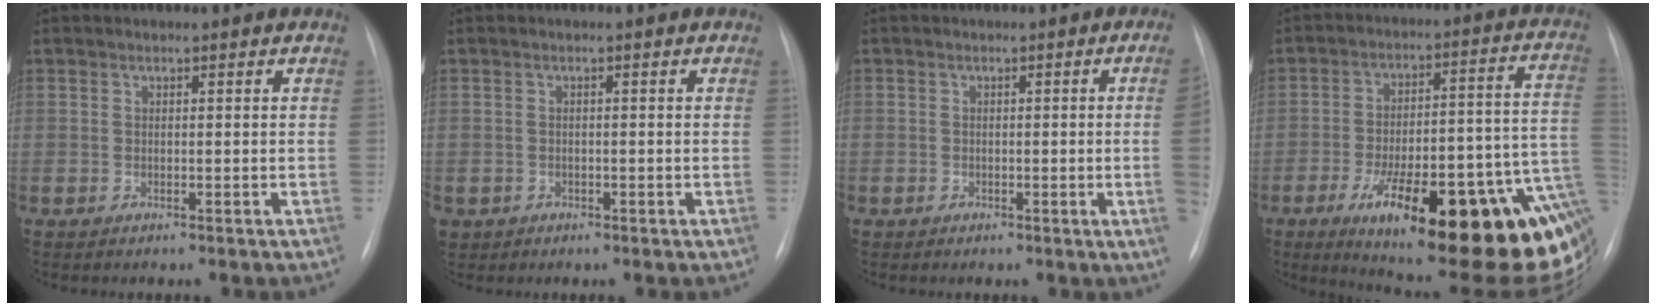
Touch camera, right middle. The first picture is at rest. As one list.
[{"total": 2.1, "force": [-0.8, 1.8, 0.5], "torque": [-0.012, 0.001, -0.006]}, {"total": 3.9, "force": [-0.4, -0.8, 3.8], "torque": [-0.049, -0.007, -0.004]}, {"total": 30.7, "force": [-13.9, 8.1, 26.1], "torque": [-0.234, 0.014, -0.190]}]